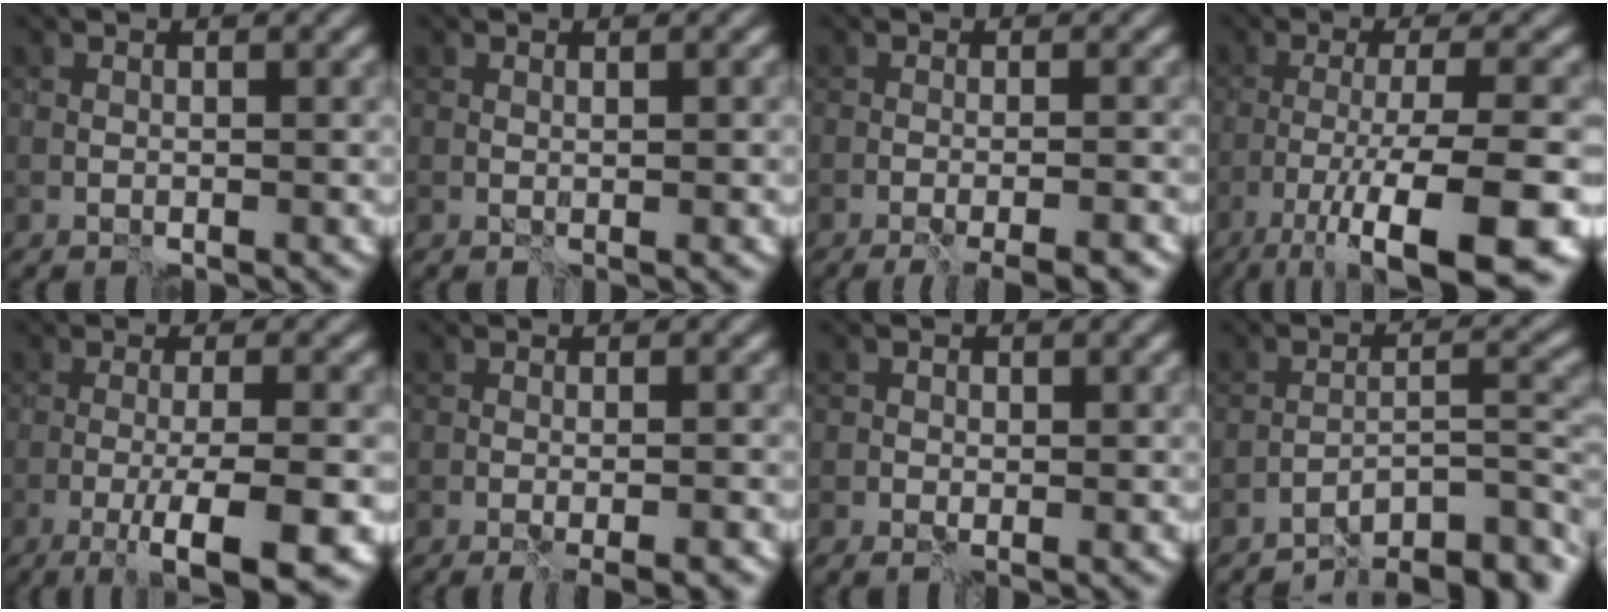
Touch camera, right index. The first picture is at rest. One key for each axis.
{"total": 1.0, "fx": 0.2, "fy": -0.9, "fz": -0.3, "tx": 0.009, "ty": 0.002, "tz": 0.003}
{"total": 4.6, "fx": -3.3, "fy": 0.6, "fz": 3.2, "tx": -0.029, "ty": -0.003, "tz": -0.034}
{"total": 11.2, "fx": -6.3, "fy": 1.5, "fz": 9.1, "tx": -0.139, "ty": -0.001, "tz": -0.104}
{"total": 6.8, "fx": -3.1, "fy": 0.7, "fz": 6.0, "tx": -0.078, "ty": 0.001, "tz": -0.053}
{"total": 3.0, "fx": -1.8, "fy": 0.3, "fz": 2.4, "tx": -0.018, "ty": -0.006, "tz": -0.012}
{"total": 1.0, "fx": 0.0, "fy": 1.0, "fz": 0.4, "tx": 0.001, "ty": 0.002, "tz": 0.004}
{"total": 8.1, "fx": -7.4, "fy": 0.7, "fz": 3.1, "tx": -0.029, "ty": 0.013, "tz": -0.120}